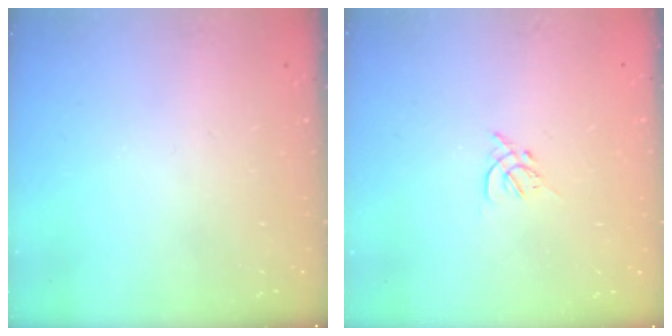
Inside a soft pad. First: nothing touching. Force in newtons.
{"total": 2.7, "press": 2.6, "slide": 0.7}